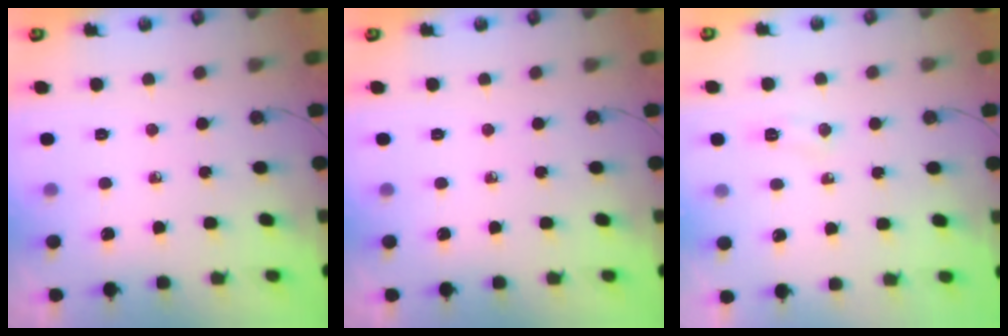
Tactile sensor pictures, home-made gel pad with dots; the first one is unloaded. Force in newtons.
{"total": 0.0}
{"total": 4.5, "press": 4.4, "slide": 0.6}